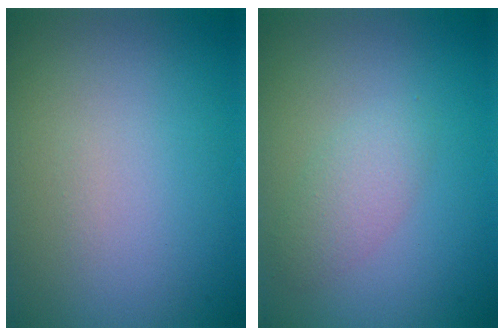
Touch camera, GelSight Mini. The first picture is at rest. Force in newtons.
{"total": 2.1, "press": 2.1, "slide": 0.1}